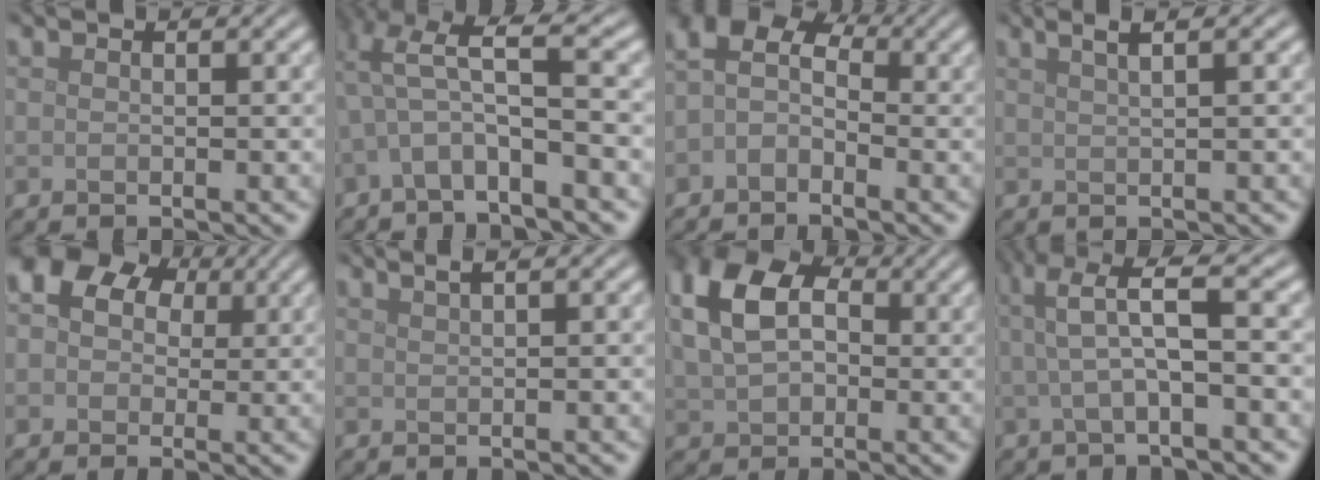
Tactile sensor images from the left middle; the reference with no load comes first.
{"total": 5.4, "force": [0.0, 1.1, 5.2], "torque": [-0.107, 0.013, -0.012]}
{"total": 3.9, "force": [-0.3, 2.7, 2.8], "torque": [-0.052, 0.015, -0.018]}
{"total": 3.8, "force": [2.1, 1.5, 2.7], "torque": [-0.013, 0.022, 0.004]}
{"total": 10.0, "force": [3.6, 8.0, 4.8], "torque": [-0.073, 0.038, 0.020]}
{"total": 1.8, "force": [1.2, 0.6, 1.2], "torque": [-0.006, 0.001, 0.008]}
{"total": 8.5, "force": [2.2, 6.0, 5.6], "torque": [-0.139, 0.027, 0.038]}
{"total": 5.1, "force": [1.3, 0.9, 4.9], "torque": [-0.092, 0.016, 0.021]}